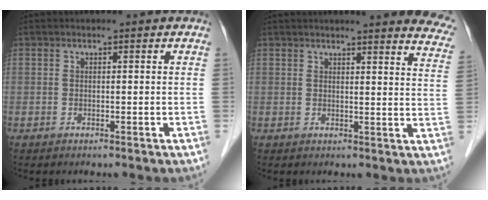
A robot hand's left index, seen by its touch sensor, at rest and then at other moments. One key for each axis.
{"total": 14.9, "fx": 14.1, "fy": 1.5, "fz": 4.6, "tx": -0.026, "ty": -0.066, "tz": 0.128}